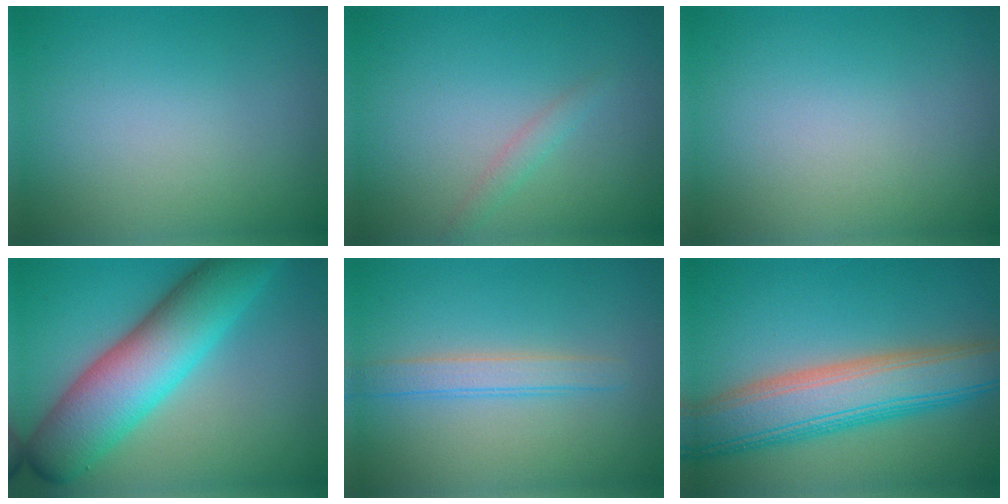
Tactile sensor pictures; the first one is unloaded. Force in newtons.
{"total": 1.1, "press": 1.1, "slide": 0.1}
{"total": 0.0}
{"total": 9.8, "press": 9.8, "slide": 0.2}
{"total": 2.4, "press": 2.4, "slide": 0.2}
{"total": 8.6, "press": 8.6, "slide": 0.3}